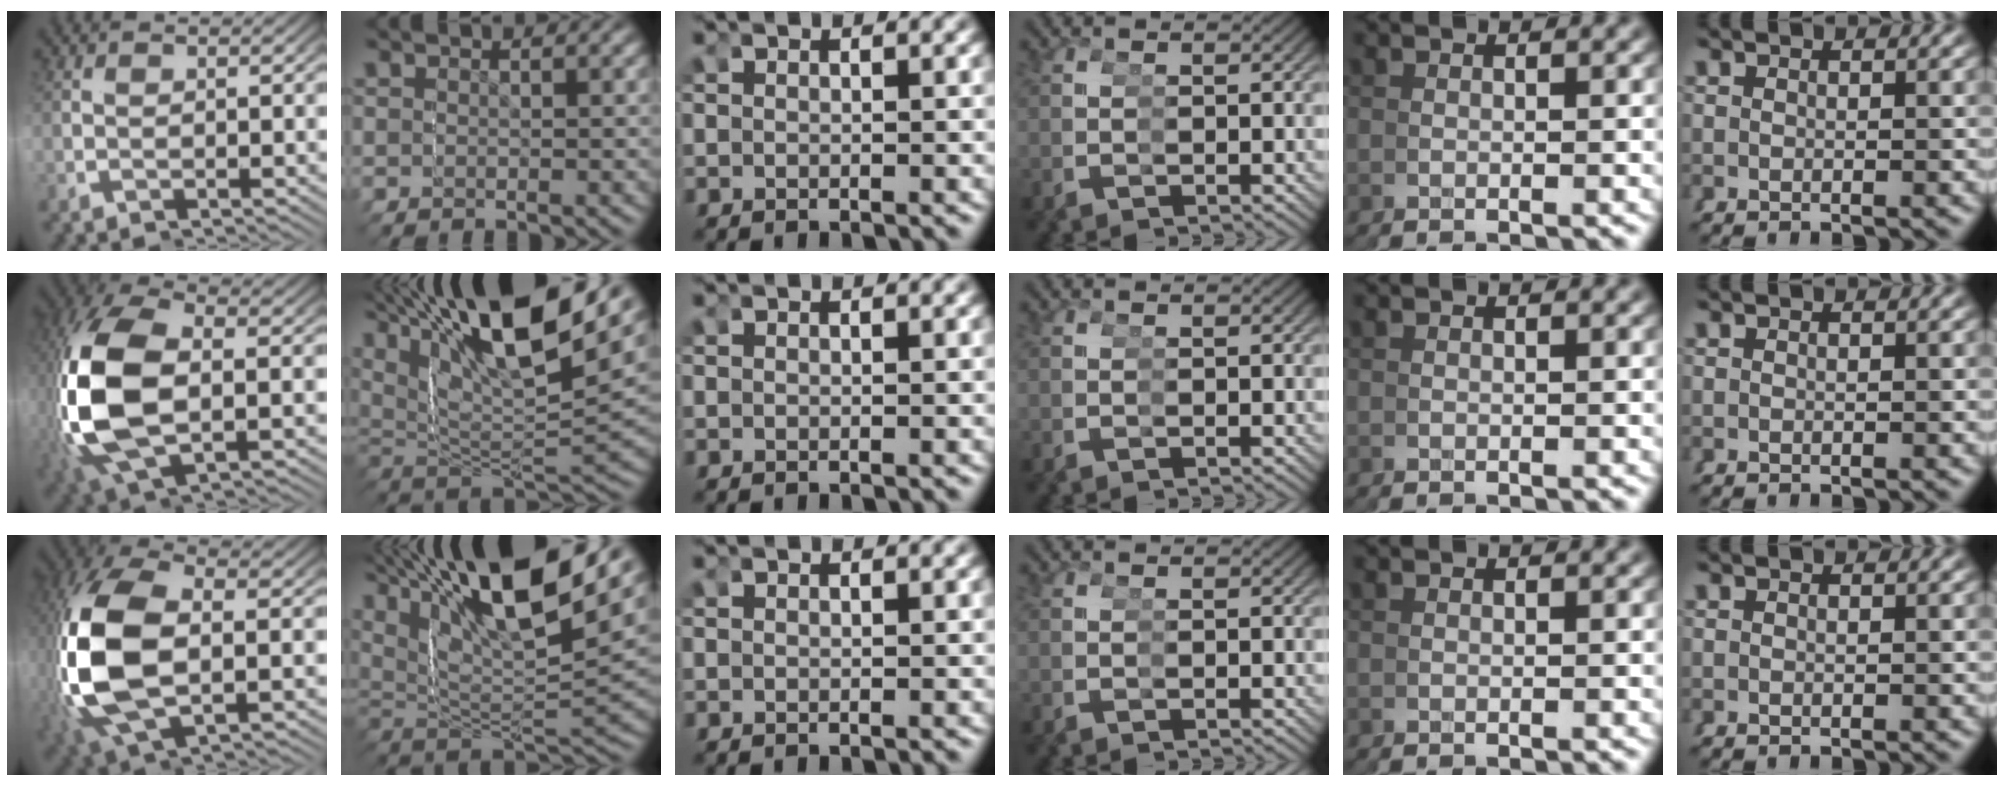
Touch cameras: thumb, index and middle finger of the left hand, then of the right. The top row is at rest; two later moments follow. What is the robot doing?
{"motion": "grasp_and_lifting", "object": "markers"}